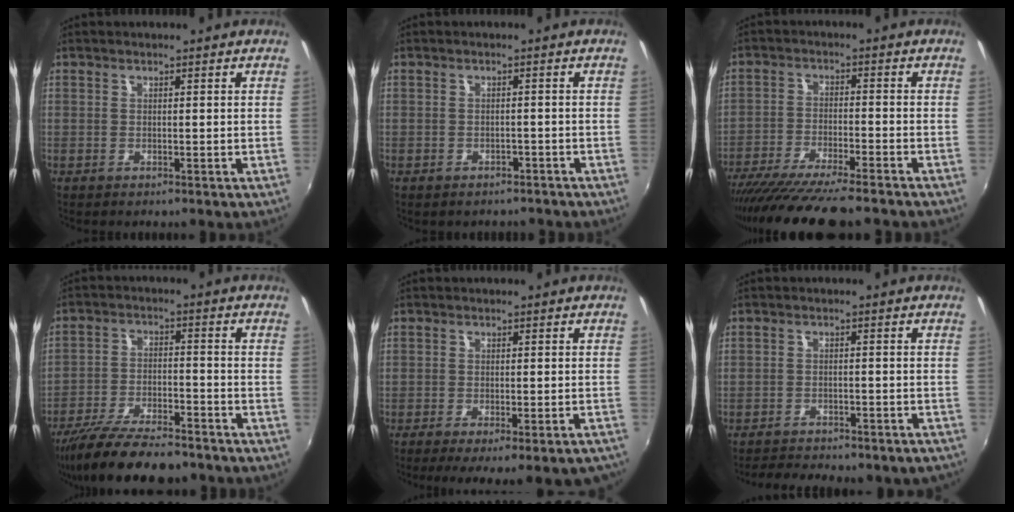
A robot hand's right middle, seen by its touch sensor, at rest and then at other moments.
{"total": 4.2, "force": [-3.4, 2.1, 1.2], "torque": [-0.024, -0.011, -0.041]}
{"total": 16.5, "force": [-14.2, 1.4, 8.4], "torque": [-0.166, -0.050, -0.231]}
{"total": 15.7, "force": [-13.0, 3.9, 7.9], "torque": [-0.166, -0.032, -0.218]}
{"total": 11.3, "force": [-8.7, 1.8, 7.0], "torque": [-0.120, -0.049, -0.117]}
{"total": 9.7, "force": [-8.7, 2.5, 3.4], "torque": [-0.083, -0.007, -0.111]}